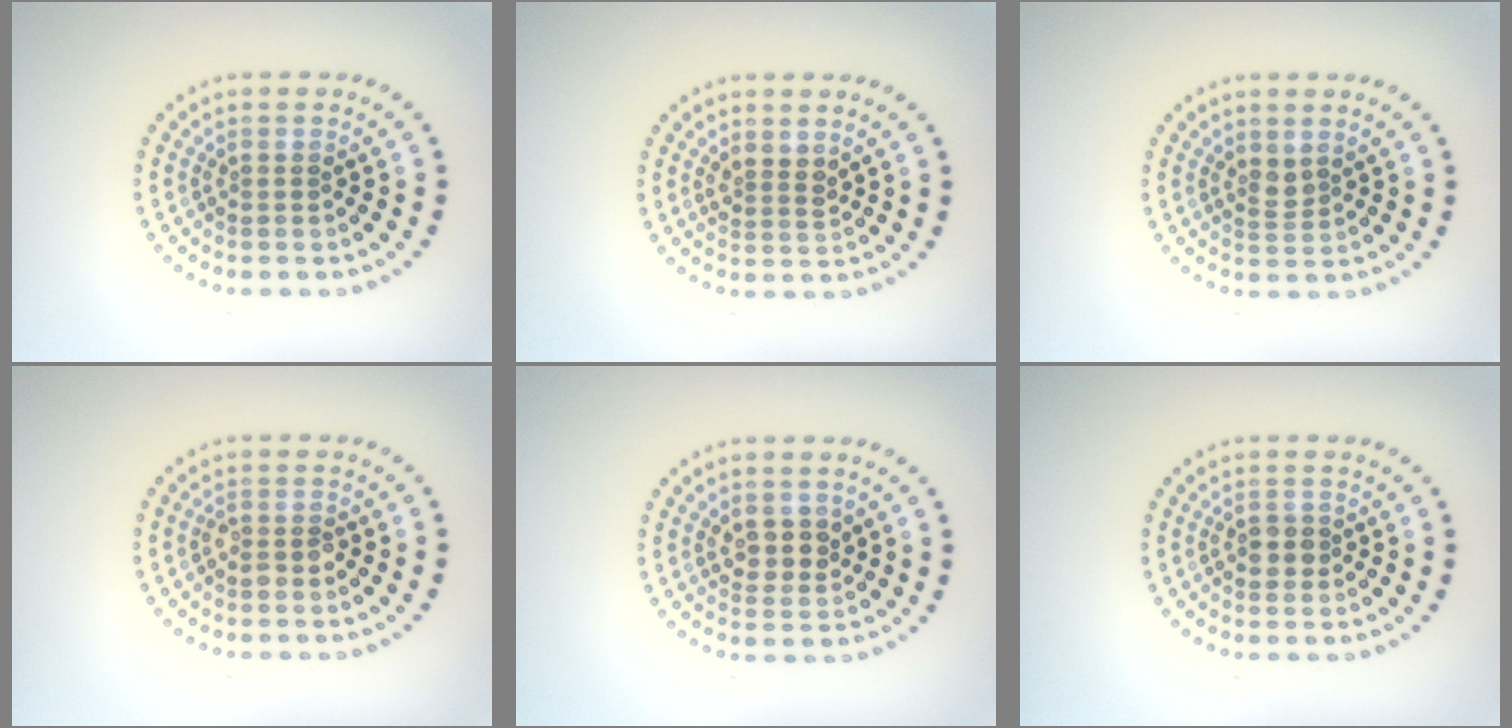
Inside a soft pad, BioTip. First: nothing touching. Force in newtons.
{"total": 1.7, "press": 1.4, "slide": 1.0}
{"total": 1.5, "press": 1.2, "slide": 0.9}
{"total": 1.1, "press": 1.1, "slide": 0.4}
{"total": 2.4, "press": 2.2, "slide": 0.9}
{"total": 1.7, "press": 1.6, "slide": 0.6}